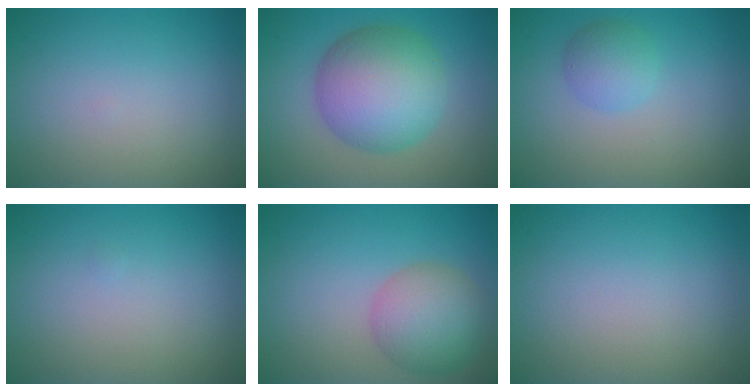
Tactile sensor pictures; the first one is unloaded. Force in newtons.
{"total": 9.0, "press": 9.0, "slide": 0.0}
{"total": 2.4, "press": 2.4, "slide": 0.1}
{"total": 0.0}
{"total": 5.2, "press": 5.2, "slide": 0.4}
{"total": 0.0}